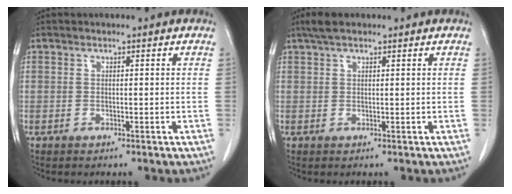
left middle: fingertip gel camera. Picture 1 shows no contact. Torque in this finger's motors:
{"motor_torque": [0.50, -0.43, -0.02, 0.00]}